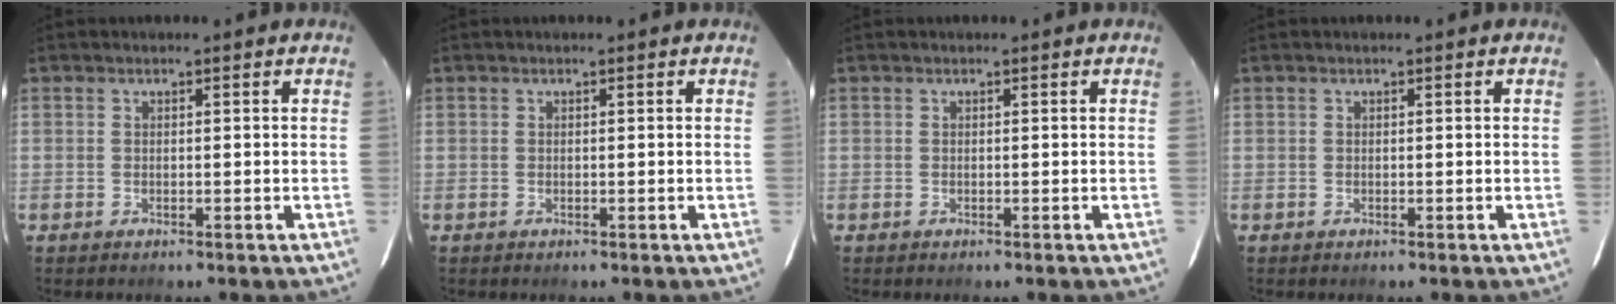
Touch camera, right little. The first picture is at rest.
{"total": 0.0}
{"total": 0.0}
{"total": 0.0}